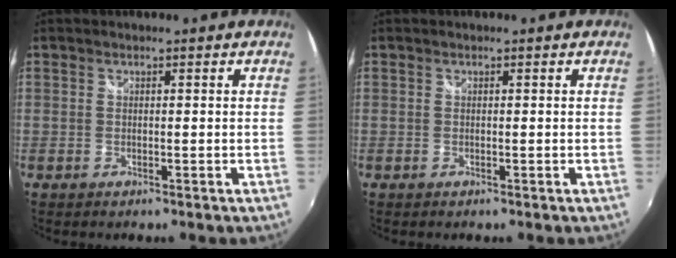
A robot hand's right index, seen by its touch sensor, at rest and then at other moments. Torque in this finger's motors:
{"motor_torque": [0.00, 0.00, 0.00, 0.00]}